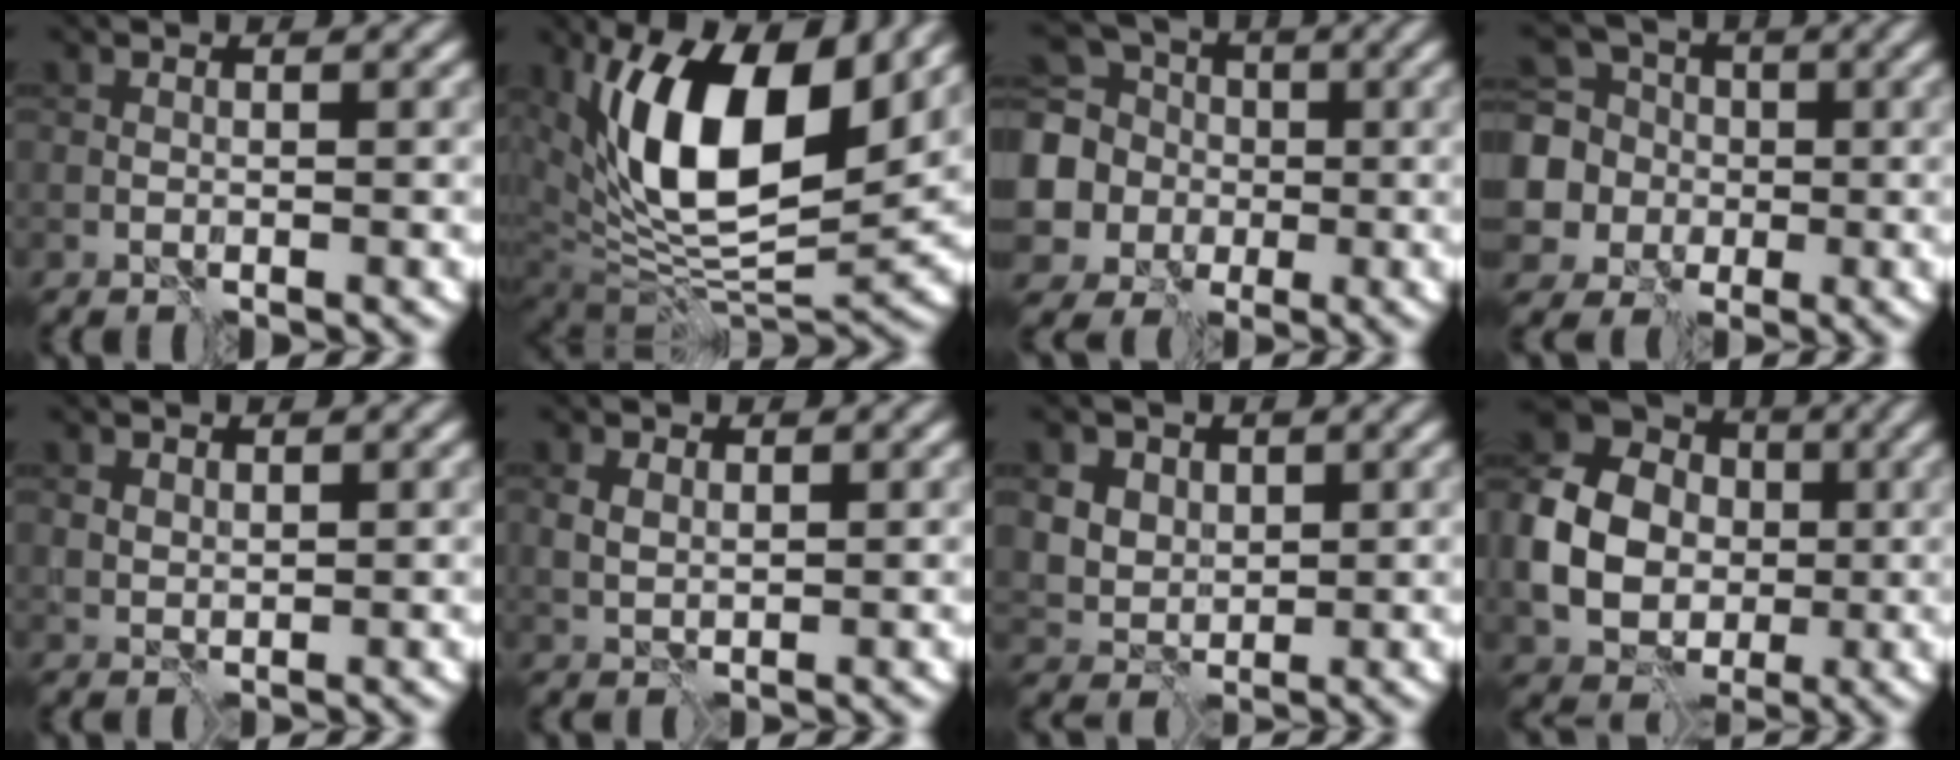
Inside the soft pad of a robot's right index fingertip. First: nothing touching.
{"total": 13.1, "force": [4.8, 6.4, 10.4], "torque": [-0.167, -0.005, 0.081]}
{"total": 6.9, "force": [0.3, 6.4, 2.4], "torque": [-0.061, -0.001, -0.017]}
{"total": 6.1, "force": [0.2, 5.9, 1.6], "torque": [-0.038, 0.008, -0.022]}
{"total": 1.1, "force": [0.9, 0.6, 0.2], "torque": [-0.006, -0.002, 0.020]}
{"total": 1.4, "force": [0.7, 0.9, 0.7], "torque": [-0.019, -0.001, 0.016]}
{"total": 6.1, "force": [3.1, 4.6, 2.3], "torque": [-0.062, 0.012, 0.055]}
{"total": 9.8, "force": [-0.3, 8.3, 5.2], "torque": [-0.111, -0.002, -0.016]}